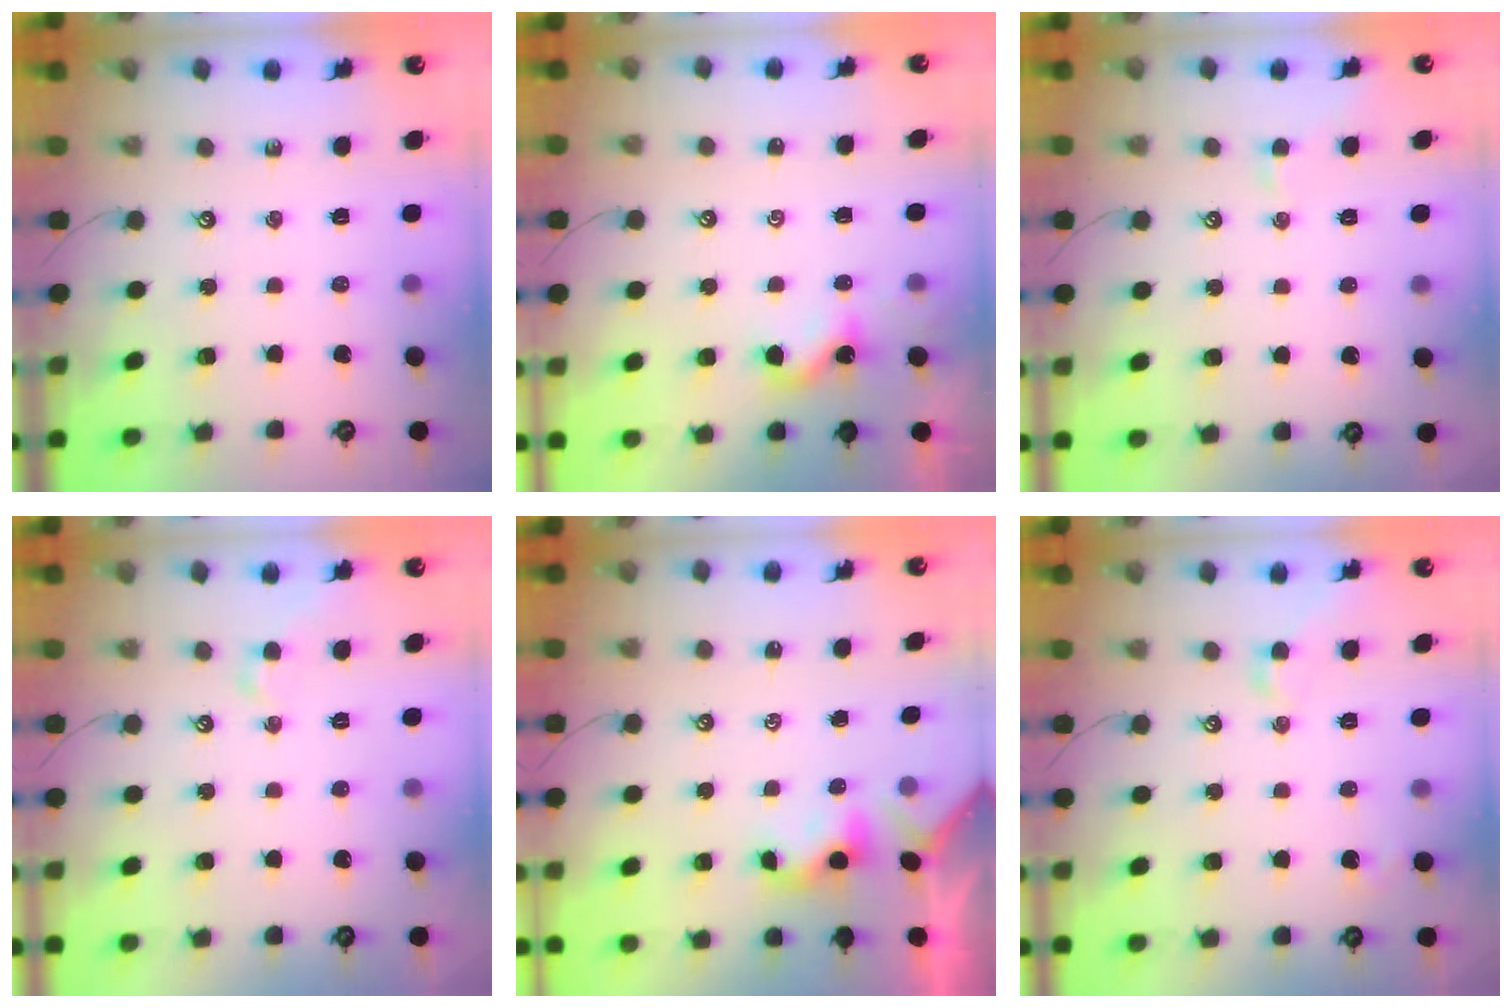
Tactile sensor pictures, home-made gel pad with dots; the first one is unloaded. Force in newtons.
{"total": 1.8, "press": 1.8, "slide": 0.5}
{"total": 0.5, "press": 0.4, "slide": 0.4}
{"total": 1.3, "press": 1.0, "slide": 0.8}
{"total": 1.1, "press": 1.0, "slide": 0.4}
{"total": 4.5, "press": 4.4, "slide": 0.9}